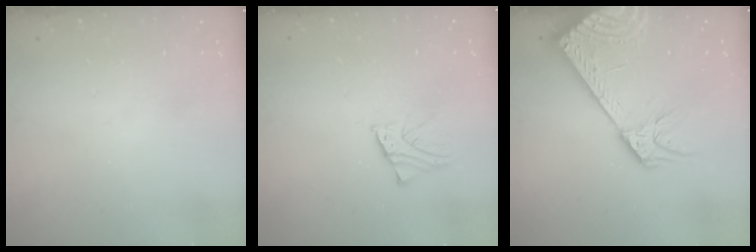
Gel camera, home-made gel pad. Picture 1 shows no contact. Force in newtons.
{"total": 2.6, "press": 2.6, "slide": 0.1}
{"total": 11.8, "press": 11.5, "slide": 2.4}